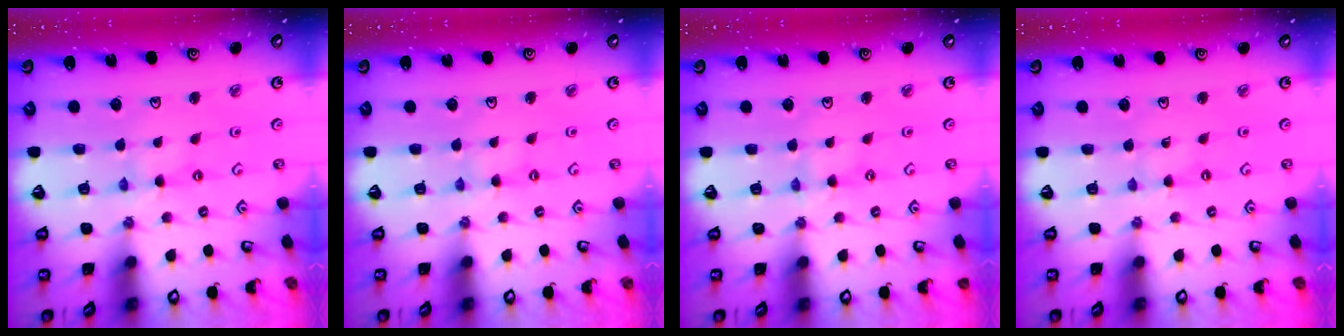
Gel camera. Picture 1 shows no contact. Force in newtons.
{"total": 0.0}
{"total": 0.0}
{"total": 0.0}